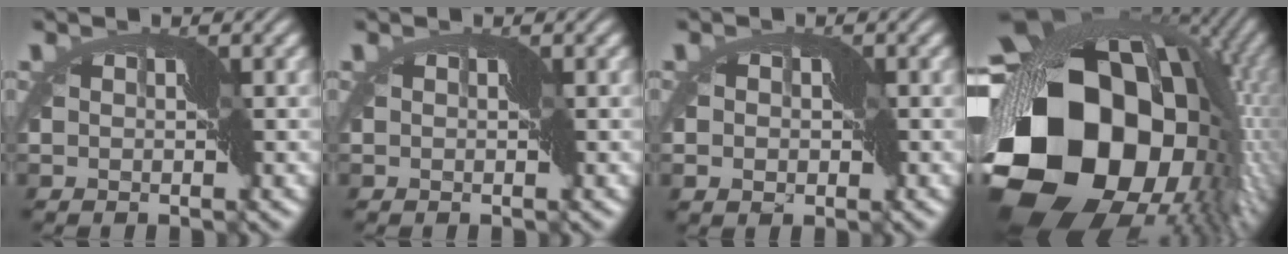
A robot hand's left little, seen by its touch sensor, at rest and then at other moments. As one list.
[{"total": 0.0}, {"total": 3.4, "force": [-1.1, 2.7, 1.7], "torque": [-0.019, 0.001, -0.025]}, {"total": 21.6, "force": [-3.7, 16.7, 13.1], "torque": [-0.250, -0.056, -0.084]}]